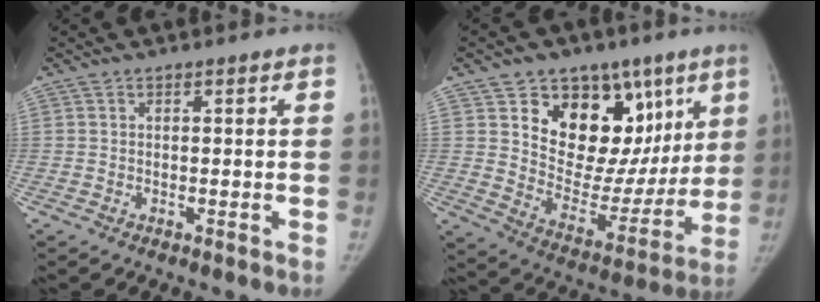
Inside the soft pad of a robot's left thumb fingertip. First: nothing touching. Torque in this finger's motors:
{"motor_torque": [1.52, 1.59, 0.01, -0.08, 0.04]}